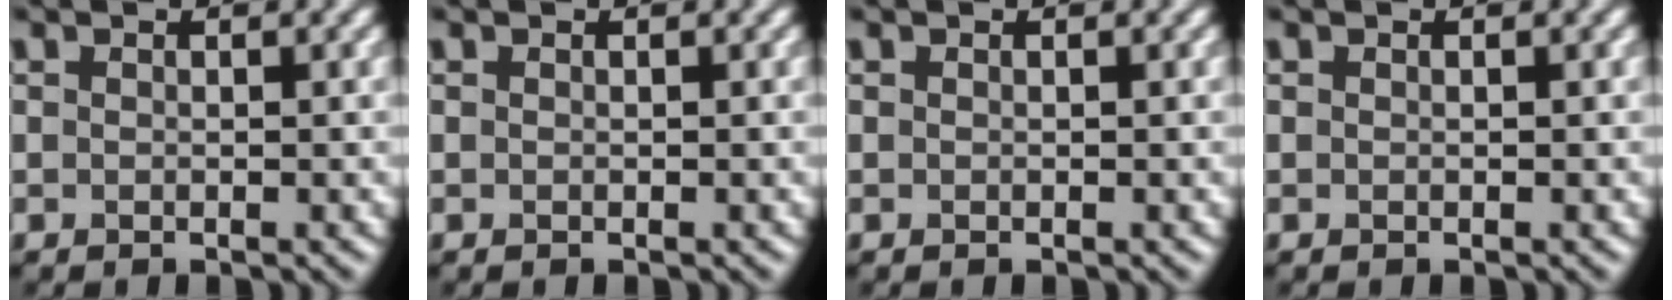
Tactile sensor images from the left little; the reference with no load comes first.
{"total": 0.0}
{"total": 0.0}
{"total": 0.0}